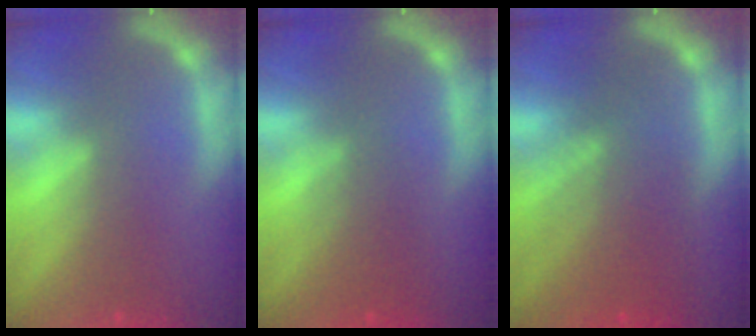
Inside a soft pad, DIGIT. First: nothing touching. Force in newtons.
{"total": 3.0}
{"total": 7.5}